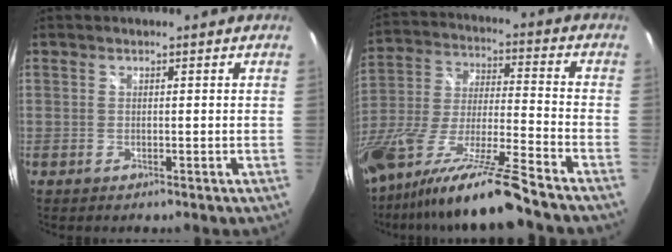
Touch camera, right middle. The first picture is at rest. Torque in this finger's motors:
{"motor_torque": [1.40, -0.74, 0.83, 0.21]}